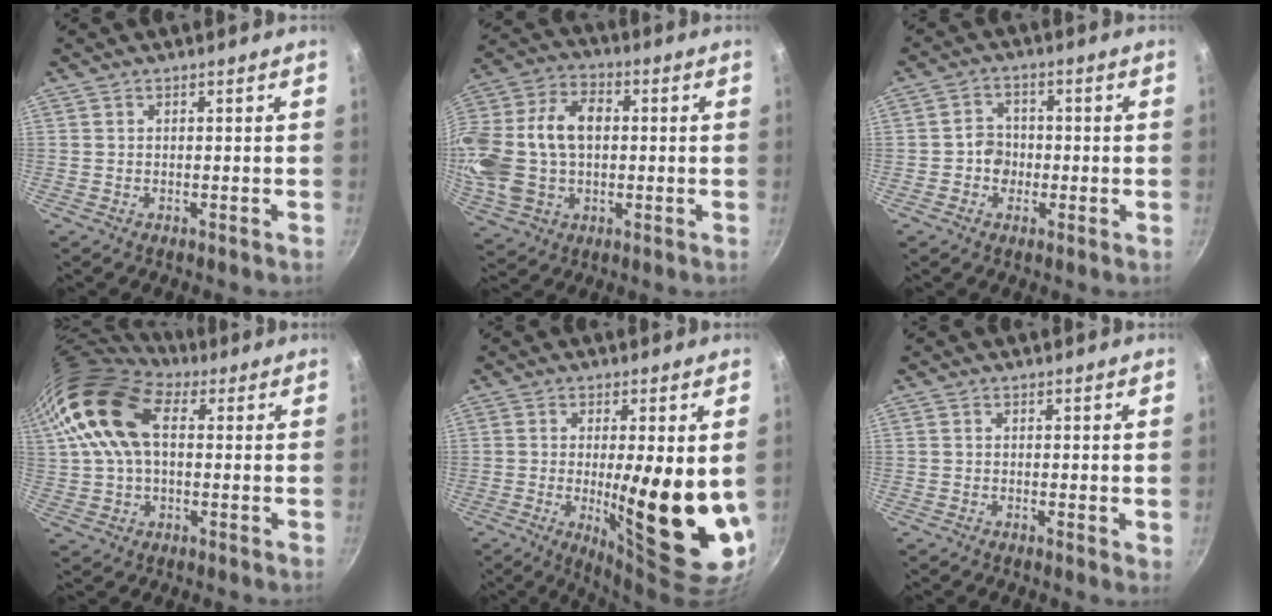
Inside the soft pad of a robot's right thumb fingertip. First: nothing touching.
{"total": 21.3, "force": [1.0, 14.6, 15.5], "torque": [-0.310, 0.035, 0.018]}
{"total": 4.3, "force": [-0.8, 3.8, 1.7], "torque": [0.003, 0.013, -0.020]}
{"total": 16.8, "force": [5.0, 10.3, 12.4], "torque": [-0.233, 0.016, 0.083]}
{"total": 16.4, "force": [-0.4, 3.8, 16.0], "torque": [-0.217, -0.034, 0.002]}
{"total": 1.3, "force": [0.3, 0.5, 1.1], "torque": [-0.014, -0.003, 0.002]}